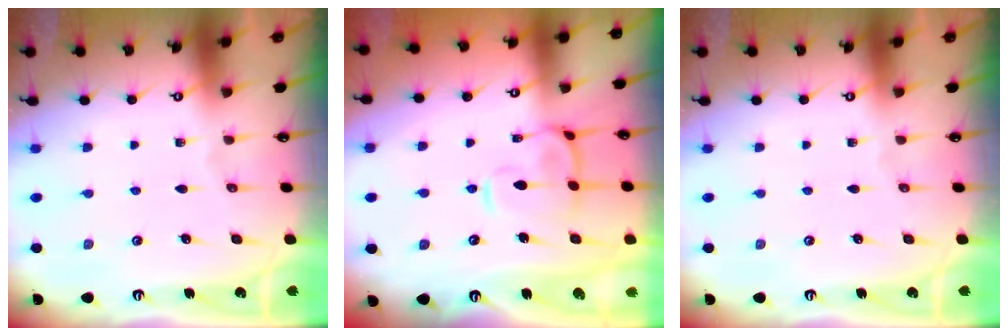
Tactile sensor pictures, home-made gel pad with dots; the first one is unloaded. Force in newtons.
{"total": 5.8, "press": 5.6, "slide": 1.3}
{"total": 0.0}